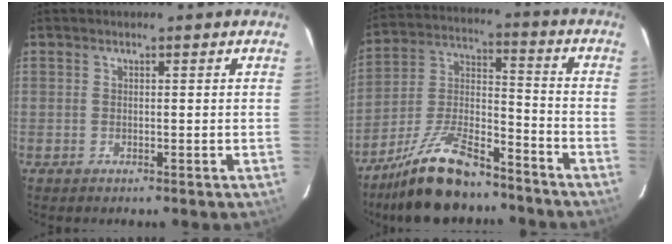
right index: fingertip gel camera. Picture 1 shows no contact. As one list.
[{"total": 16.8, "force": [-12.9, 5.5, 9.2], "torque": [-0.192, 0.007, -0.229]}]